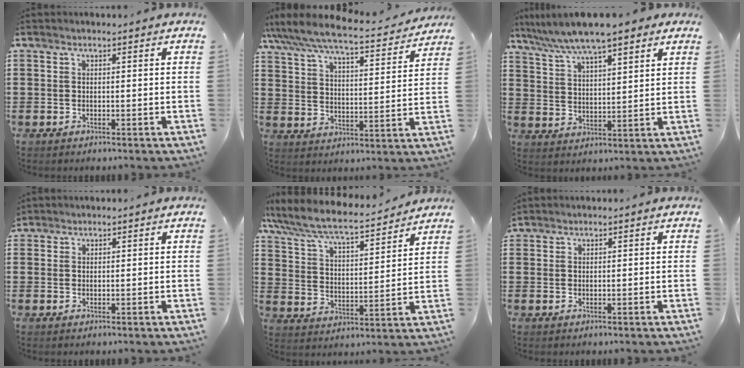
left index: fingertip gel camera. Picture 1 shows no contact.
{"total": 6.6, "force": [6.2, 0.5, 2.2], "torque": [-0.072, -0.042, 0.103]}
{"total": 7.5, "force": [6.3, 1.1, 3.9], "torque": [-0.096, -0.016, 0.110]}
{"total": 0.8, "force": [0.8, 0.3, 0.0], "torque": [-0.003, 0.001, 0.016]}
{"total": 7.2, "force": [6.5, 0.8, 2.9], "torque": [-0.085, -0.040, 0.108]}
{"total": 0.8, "force": [0.8, 0.2, 0.0], "torque": [-0.003, 0.000, 0.017]}